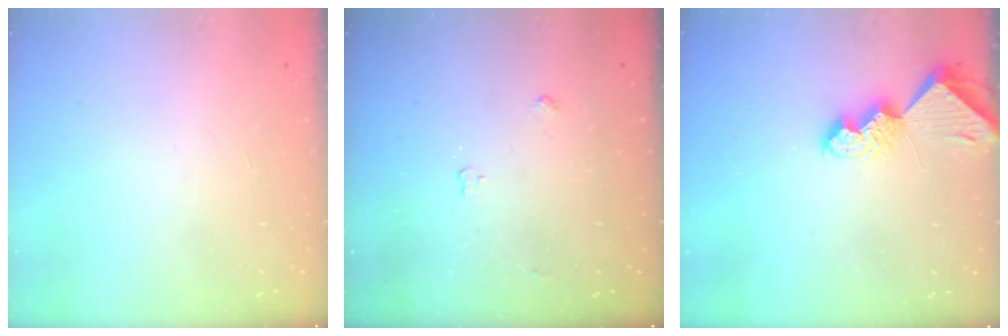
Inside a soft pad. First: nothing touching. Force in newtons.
{"total": 3.4, "press": 3.4, "slide": 0.6}
{"total": 7.4, "press": 7.3, "slide": 1.1}